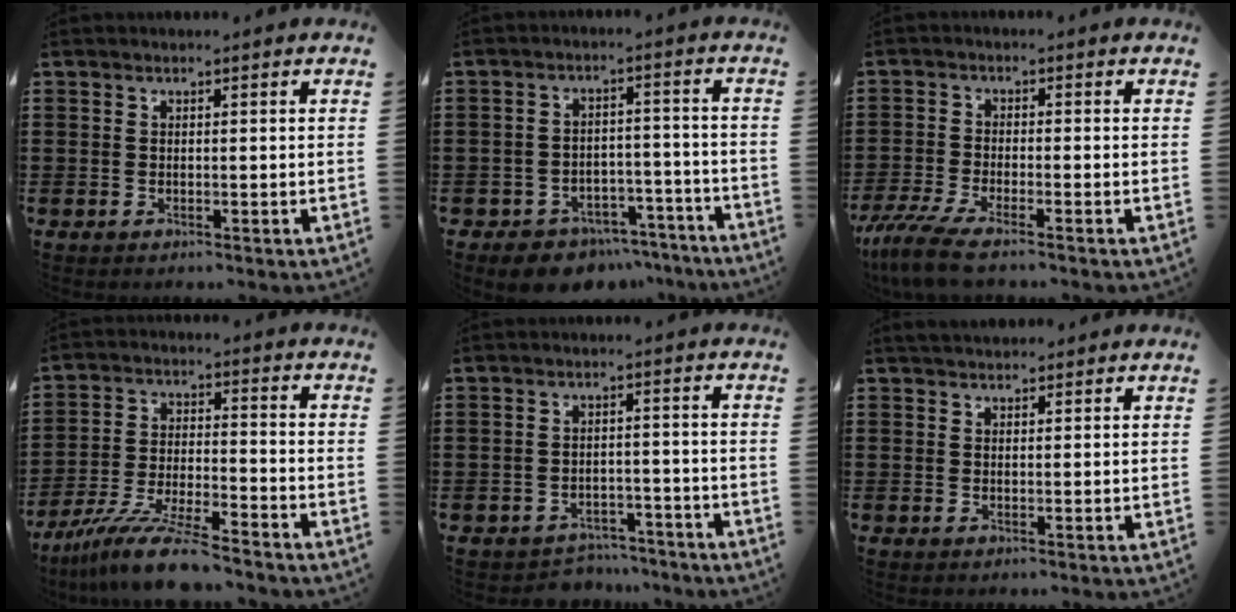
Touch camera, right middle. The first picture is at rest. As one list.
[{"total": 6.0, "force": [-5.7, 1.7, 0.7], "torque": [-0.008, 0.023, -0.112]}, {"total": 5.3, "force": [-4.3, 0.5, 3.1], "torque": [-0.087, -0.024, -0.087]}, {"total": 10.4, "force": [-9.0, 0.4, 5.2], "torque": [-0.101, 0.005, -0.173]}, {"total": 3.2, "force": [-3.1, 0.6, -0.3], "torque": [-0.005, -0.003, -0.068]}, {"total": 1.8, "force": [1.7, 0.6, 0.2], "torque": [-0.008, 0.006, 0.034]}]